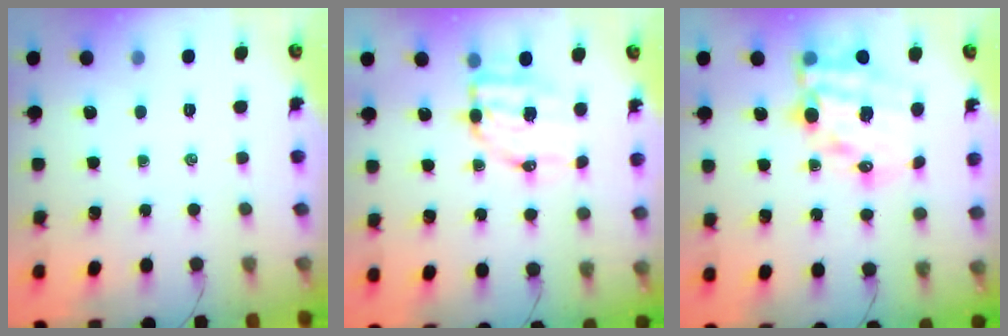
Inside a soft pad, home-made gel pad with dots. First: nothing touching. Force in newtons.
{"total": 7.1, "press": 7.0, "slide": 1.4}
{"total": 17.1, "press": 16.7, "slide": 3.7}